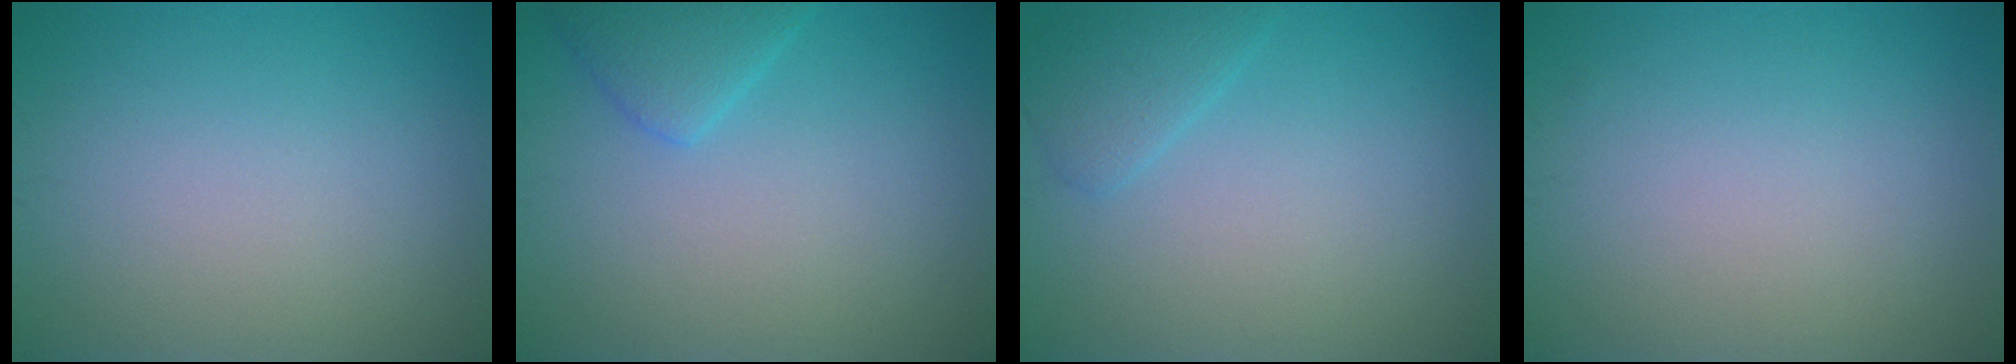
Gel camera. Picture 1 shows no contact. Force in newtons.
{"total": 2.9, "press": 2.9, "slide": 0.3}
{"total": 1.8, "press": 1.8, "slide": 0.1}
{"total": 0.0}